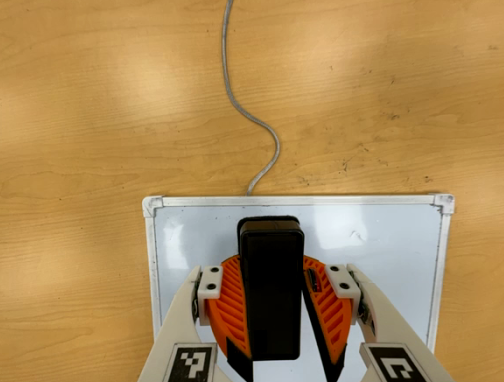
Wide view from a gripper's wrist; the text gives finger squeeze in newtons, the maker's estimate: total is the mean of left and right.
{"total": 9.6, "left": 9.0, "right": 10.2}